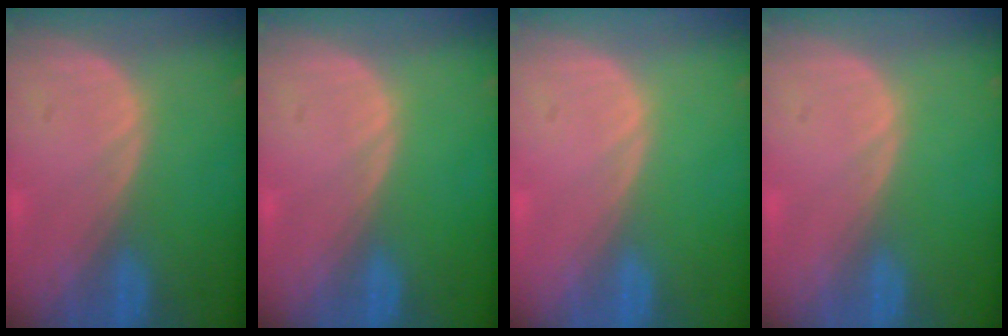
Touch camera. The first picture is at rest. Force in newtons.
{"total": 0.0}
{"total": 0.0}
{"total": 0.0}